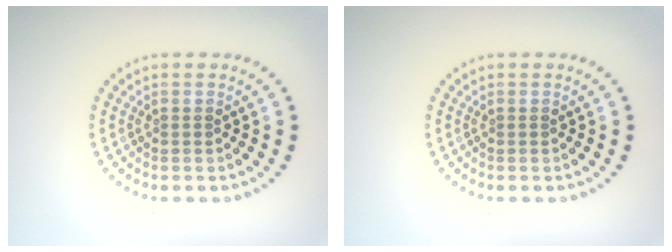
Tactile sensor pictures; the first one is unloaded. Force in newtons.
{"total": 0.0}